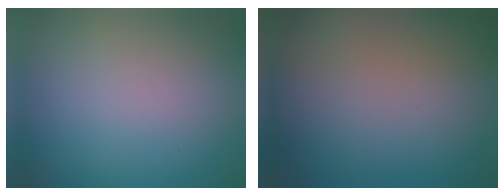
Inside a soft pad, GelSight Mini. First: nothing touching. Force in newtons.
{"total": 0.0}